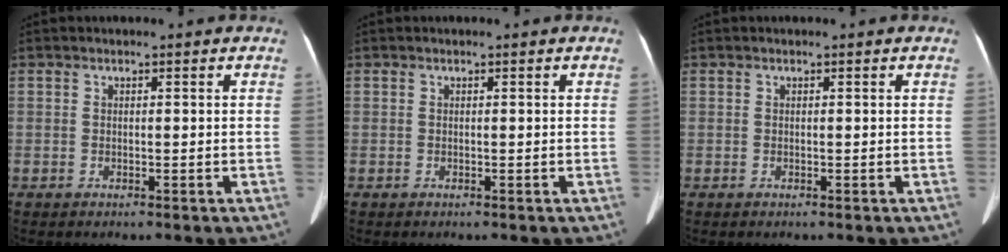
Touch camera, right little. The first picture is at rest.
{"total": 0.0}
{"total": 0.0}